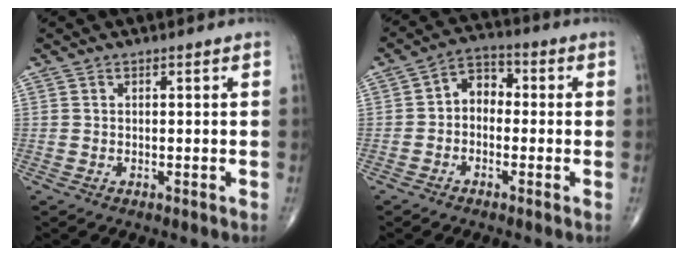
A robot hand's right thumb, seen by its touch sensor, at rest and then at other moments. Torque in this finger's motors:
{"motor_torque": [-0.18, 0.09, 0.41, -0.01, 0.05]}